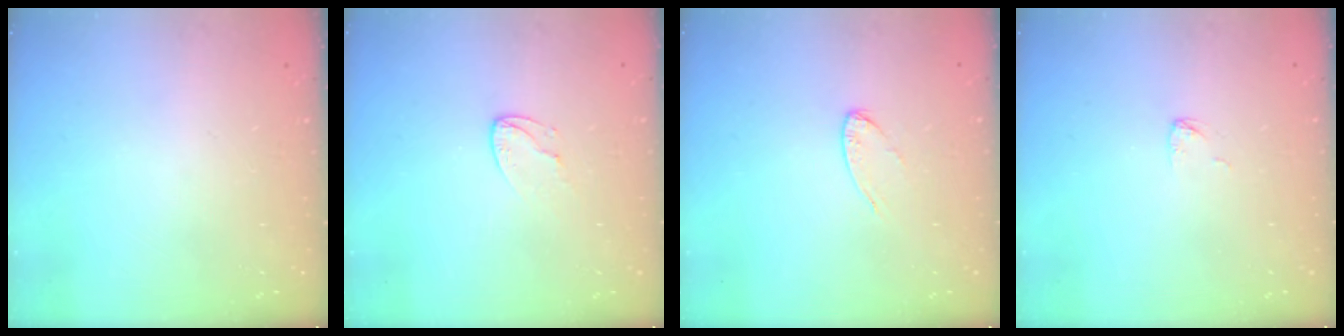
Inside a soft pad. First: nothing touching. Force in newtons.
{"total": 4.9, "press": 4.9, "slide": 0.5}
{"total": 6.7, "press": 6.7, "slide": 0.5}
{"total": 2.8, "press": 2.7, "slide": 0.2}